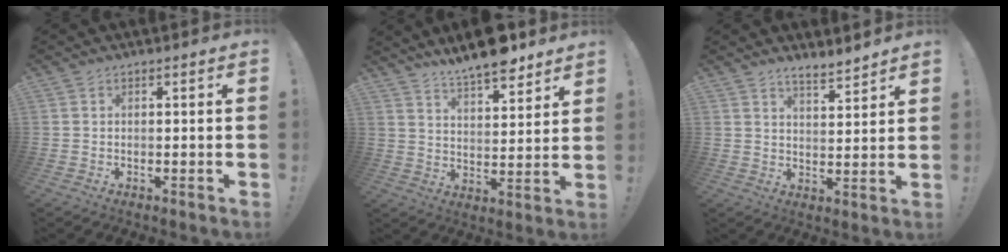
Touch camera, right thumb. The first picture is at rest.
{"total": 10.5, "force": [9.0, 2.3, 4.8], "torque": [-0.074, -0.066, 0.159]}
{"total": 5.4, "force": [4.9, 0.9, 2.1], "torque": [-0.033, -0.034, 0.087]}